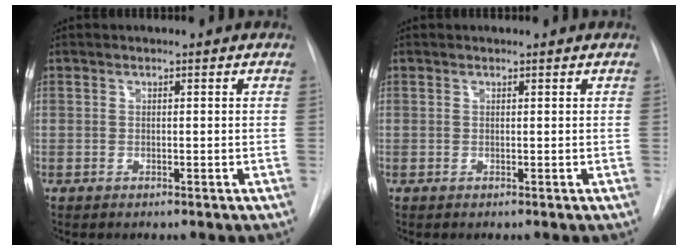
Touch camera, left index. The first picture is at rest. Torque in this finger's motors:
{"motor_torque": [0.19, -0.14, -0.01, -0.01]}